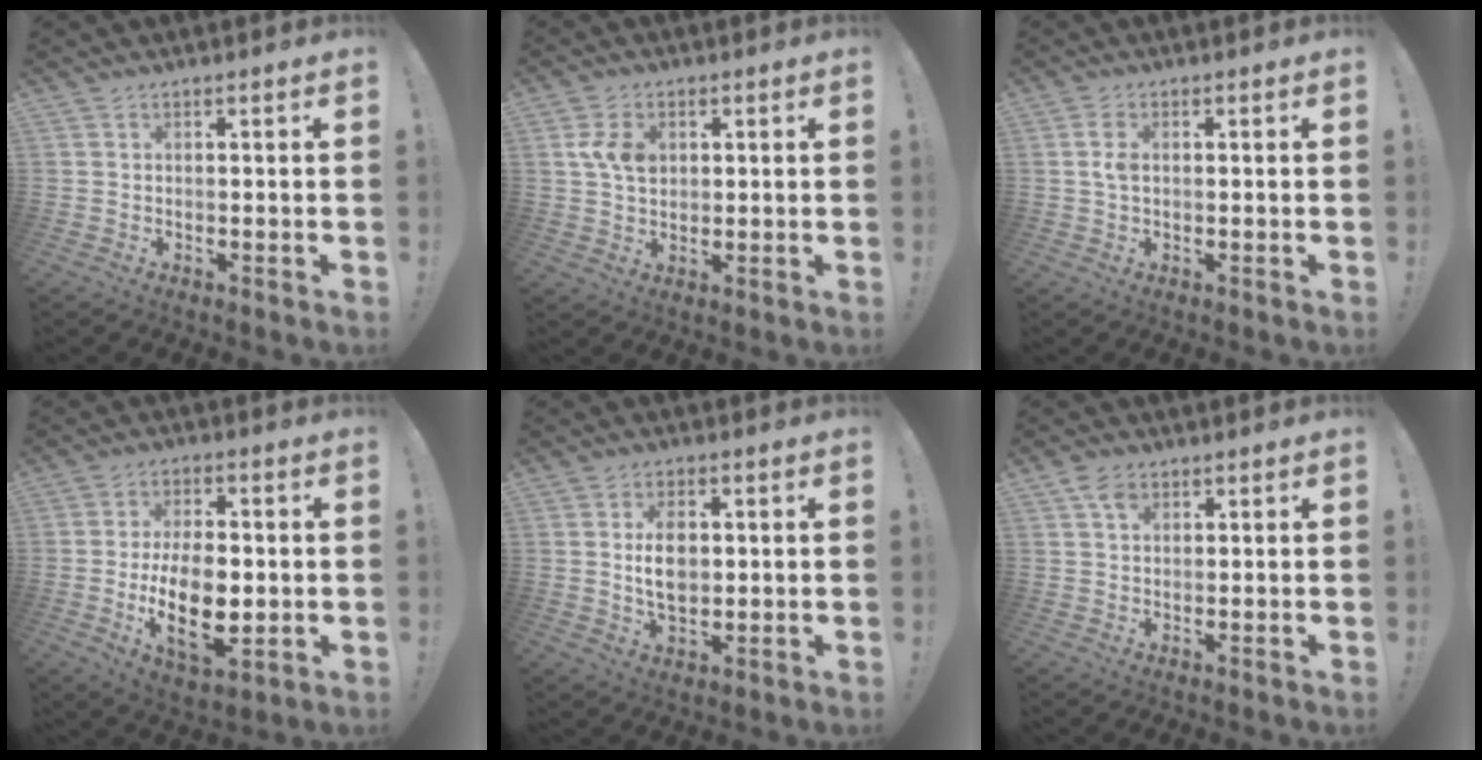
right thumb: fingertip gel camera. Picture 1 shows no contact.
{"total": 7.3, "force": [1.7, 5.4, 4.6], "torque": [-0.075, 0.002, 0.032]}
{"total": 1.6, "force": [0.2, 1.0, 1.2], "torque": [-0.028, 0.005, 0.003]}
{"total": 15.9, "force": [-2.4, 8.2, 13.5], "torque": [-0.240, -0.005, -0.043]}
{"total": 8.6, "force": [0.8, 5.5, 6.5], "torque": [-0.098, -0.002, 0.010]}
{"total": 4.0, "force": [1.9, 2.8, 2.2], "torque": [-0.033, -0.003, 0.035]}